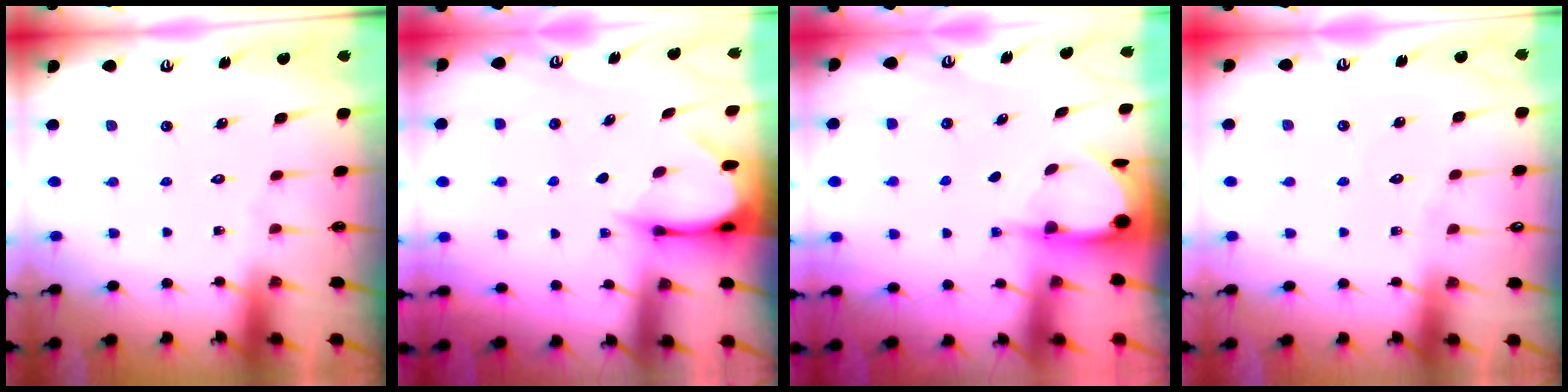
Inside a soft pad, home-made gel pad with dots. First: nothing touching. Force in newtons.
{"total": 3.5, "press": 3.5, "slide": 0.3}
{"total": 3.9, "press": 3.9, "slide": 0.3}
{"total": 2.0, "press": 2.0, "slide": 0.2}